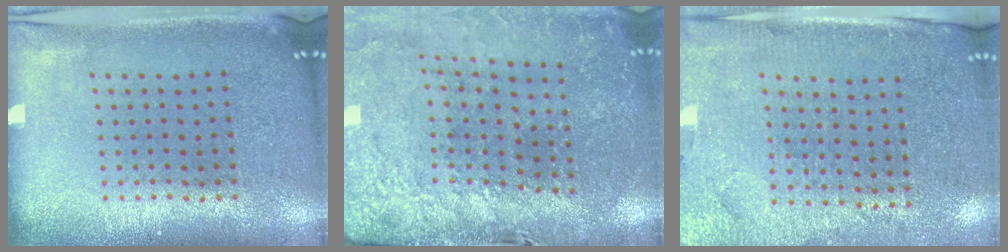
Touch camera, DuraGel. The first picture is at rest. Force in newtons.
{"total": 3.2, "press": 3.1, "slide": 0.7}
{"total": 3.1, "press": 3.0, "slide": 1.0}